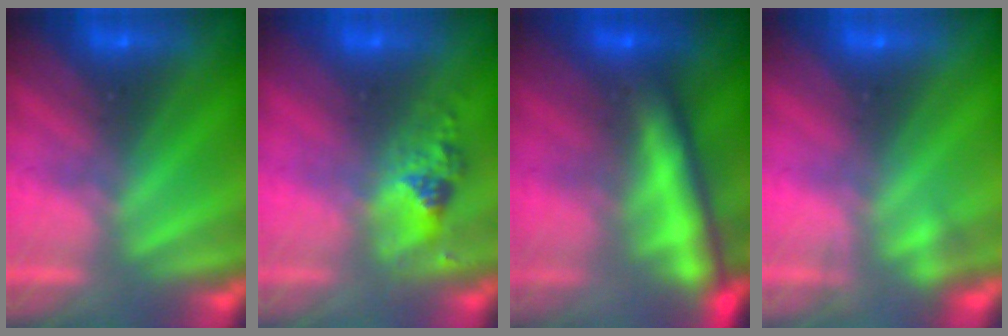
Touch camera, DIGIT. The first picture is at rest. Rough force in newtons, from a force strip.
{"total": 2.5}
{"total": 6.1}
{"total": 2.2}